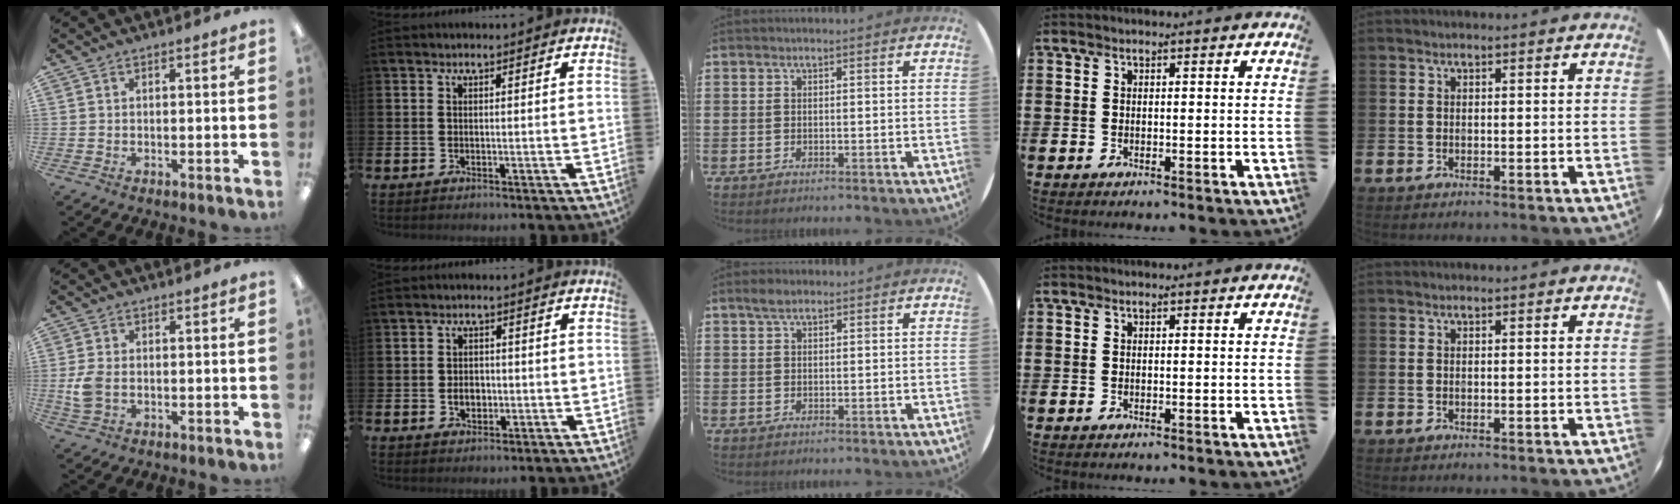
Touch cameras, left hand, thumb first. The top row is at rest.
{"thumb": {"total": 5.0, "force": [-0.5, 3.3, 3.8], "torque": [-0.078, -0.002, -0.012]}, "index": {"total": 2.7, "force": [-0.5, 2.1, 1.7], "torque": [-0.017, -0.002, -0.015]}, "middle": {"total": 2.0, "force": [1.4, 0.8, 1.1], "torque": [-0.016, 0.002, 0.024]}}